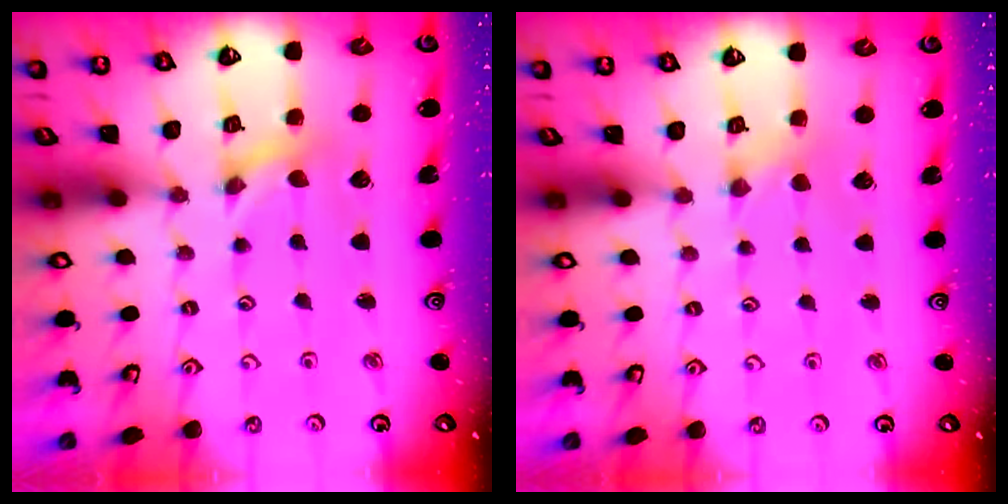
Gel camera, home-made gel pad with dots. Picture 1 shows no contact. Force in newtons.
{"total": 1.3, "press": 1.3, "slide": 0.2}